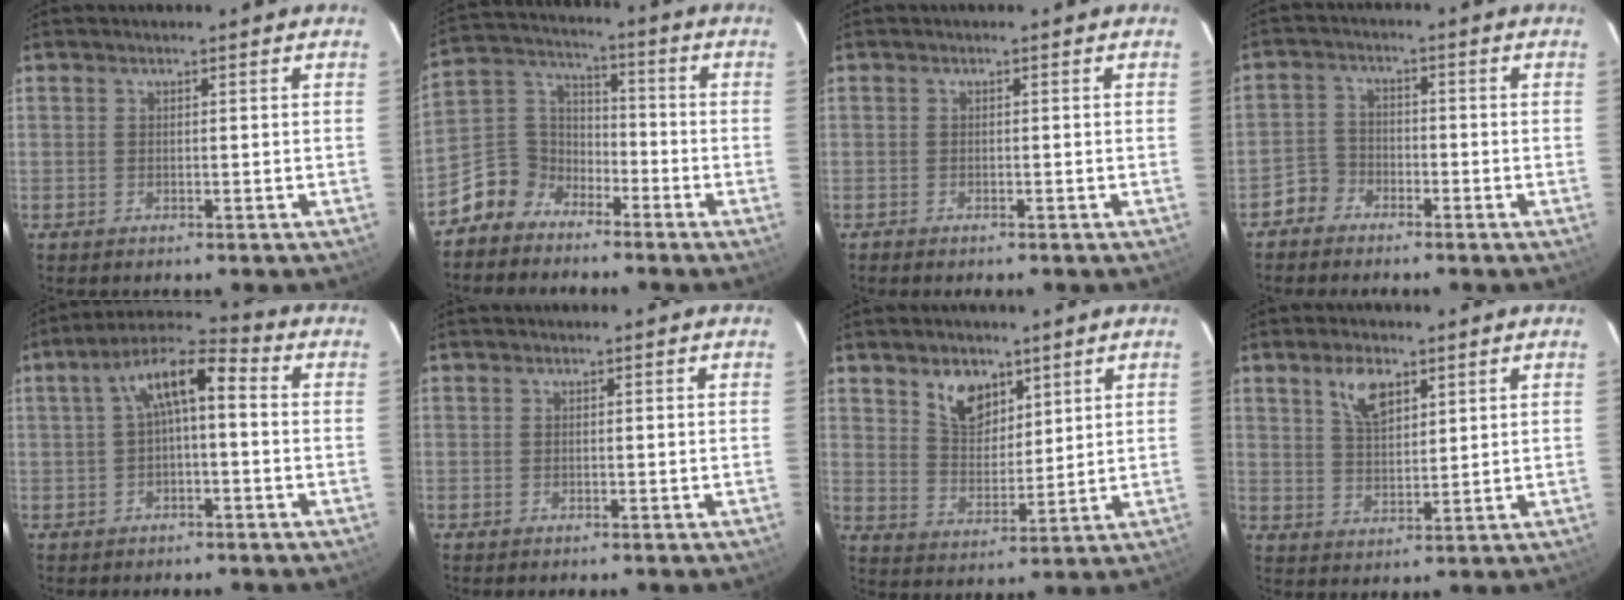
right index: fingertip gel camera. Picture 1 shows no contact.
{"total": 8.3, "force": [-5.8, 5.8, 1.0], "torque": [-0.039, 0.044, -0.129]}
{"total": 0.7, "force": [-0.6, 0.2, 0.2], "torque": [-0.007, -0.001, -0.012]}
{"total": 4.0, "force": [-2.9, 2.7, -0.1], "torque": [-0.001, 0.019, -0.059]}
{"total": 8.4, "force": [0.4, 3.0, 7.9], "torque": [-0.150, 0.030, 0.006]}
{"total": 0.0}
{"total": 8.2, "force": [5.0, 5.1, 4.1], "torque": [-0.065, 0.008, 0.099]}
{"total": 6.8, "force": [3.7, 3.3, 4.6], "torque": [-0.083, 0.008, 0.073]}